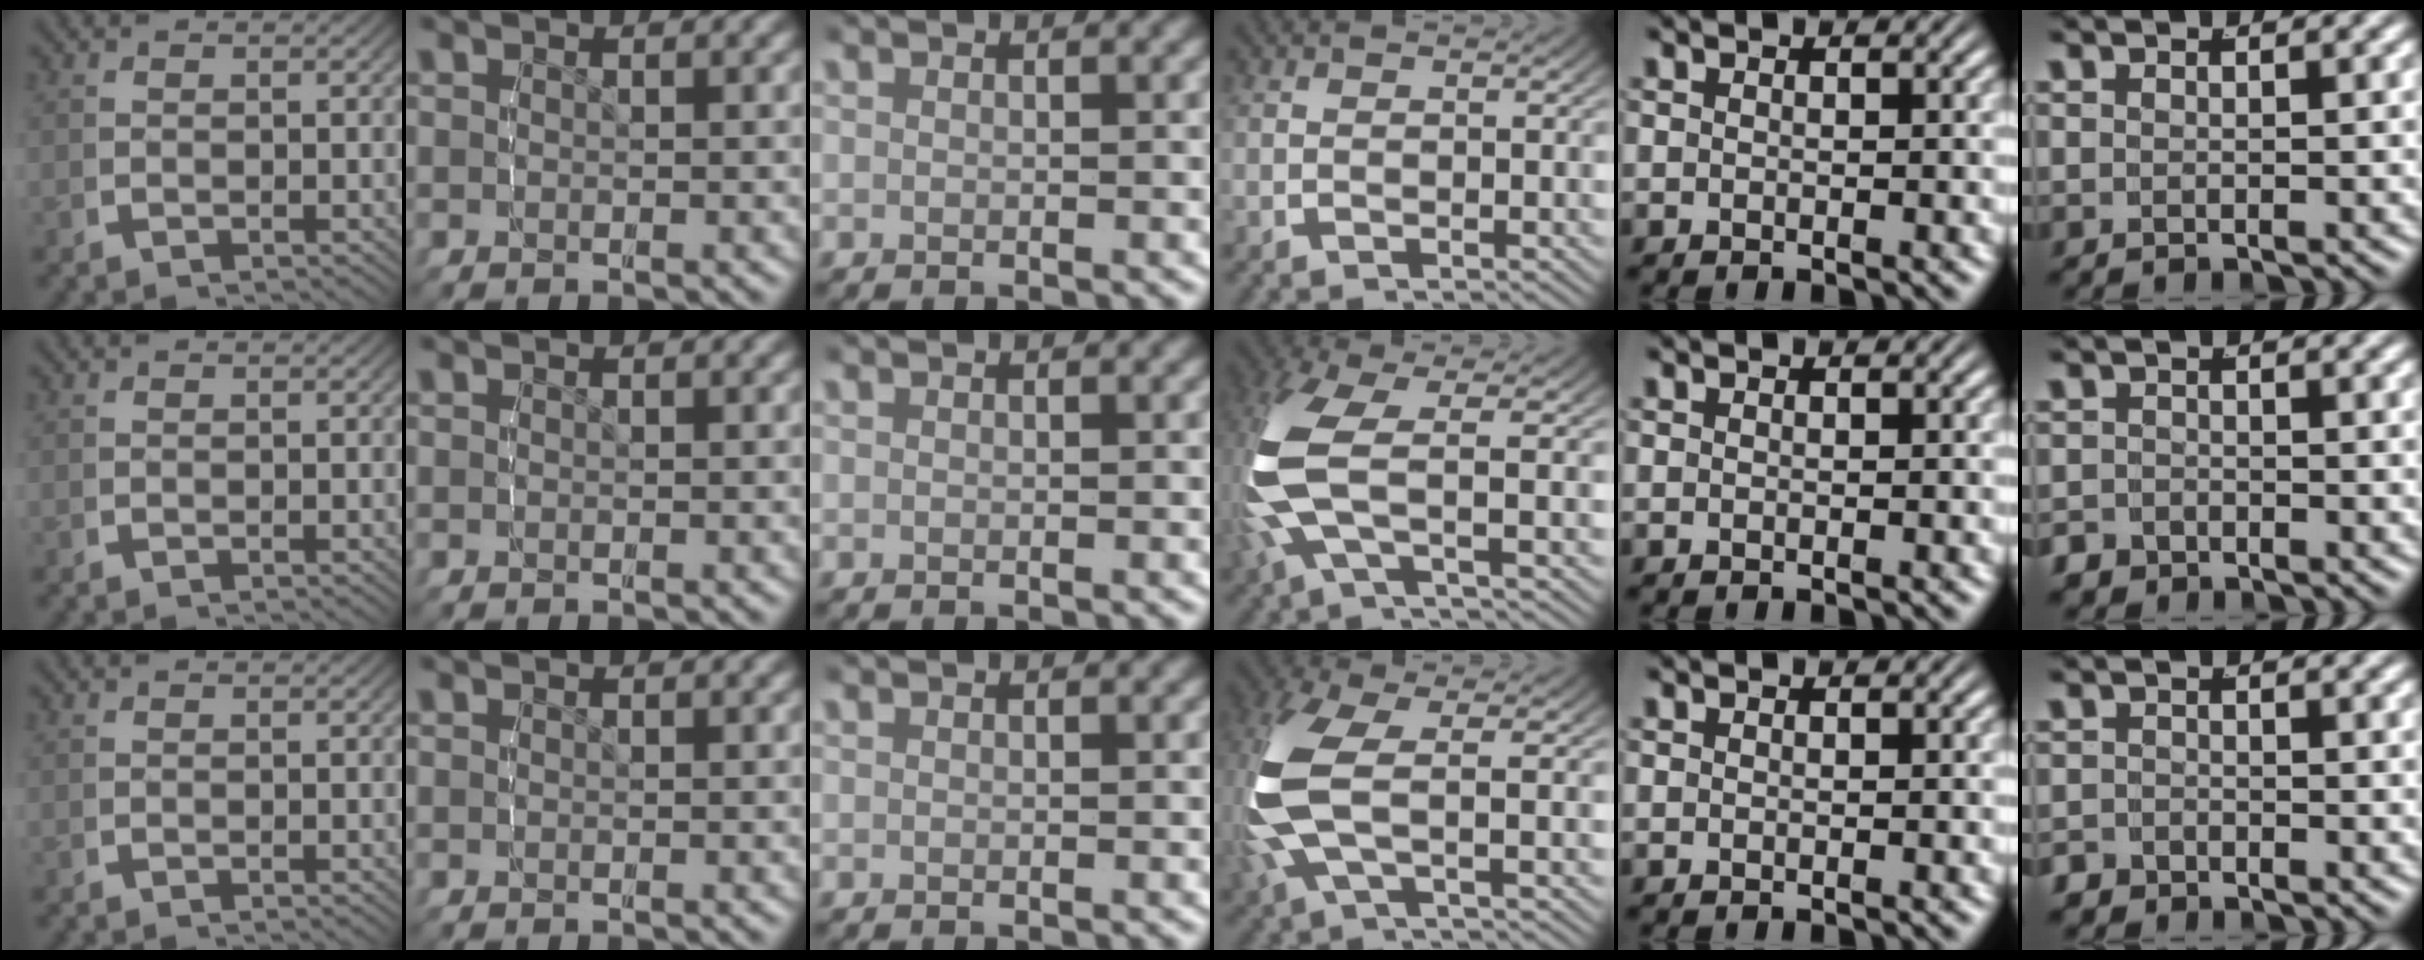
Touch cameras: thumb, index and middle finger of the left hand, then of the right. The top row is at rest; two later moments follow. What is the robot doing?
{"motion": "lift_and_place", "object": "glasses"}